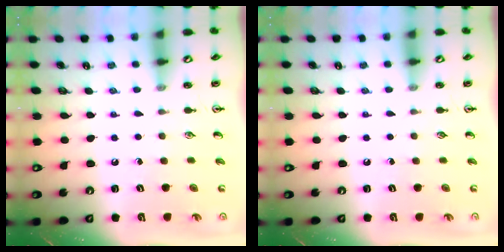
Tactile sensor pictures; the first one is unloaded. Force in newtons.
{"total": 0.0}